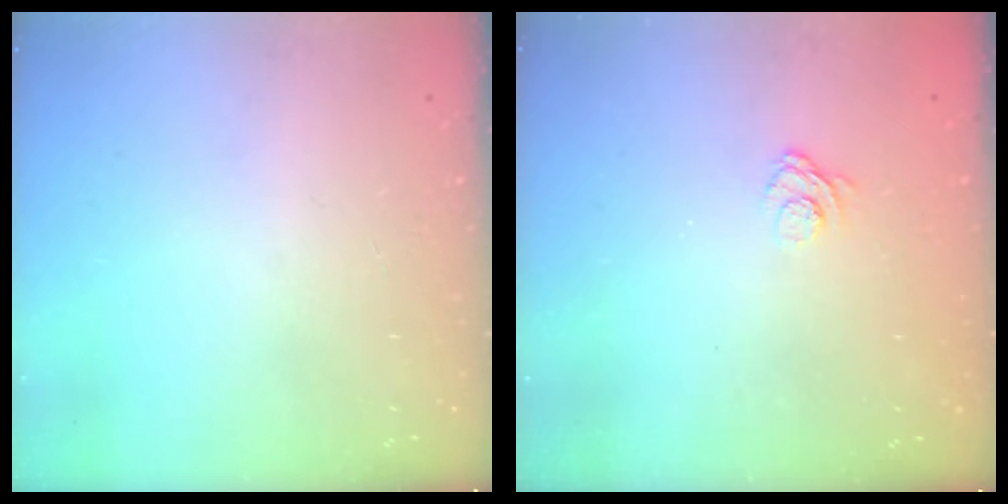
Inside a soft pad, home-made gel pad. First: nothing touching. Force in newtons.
{"total": 3.2, "press": 2.9, "slide": 1.3}